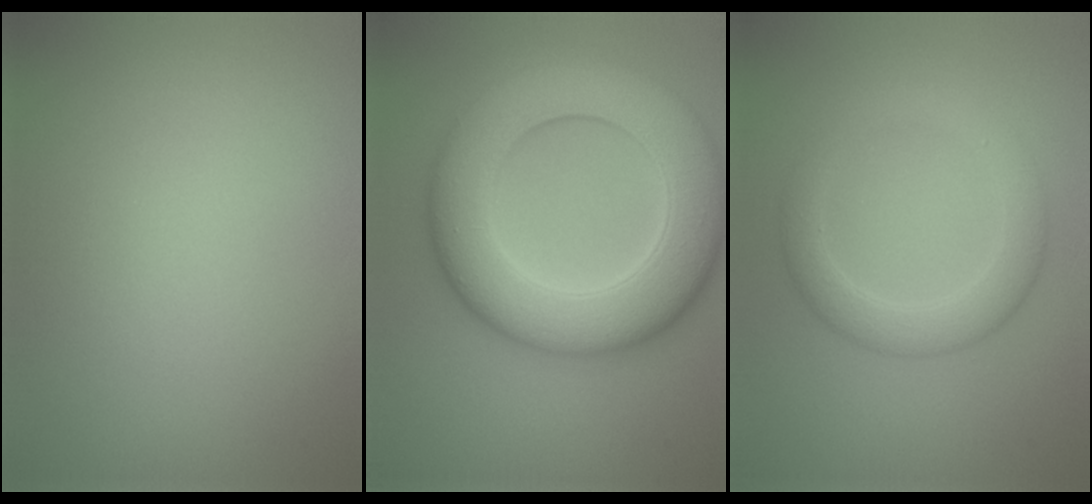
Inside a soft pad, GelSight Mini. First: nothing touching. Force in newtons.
{"total": 11.7, "press": 11.7, "slide": 0.3}
{"total": 3.5, "press": 3.5, "slide": 0.2}